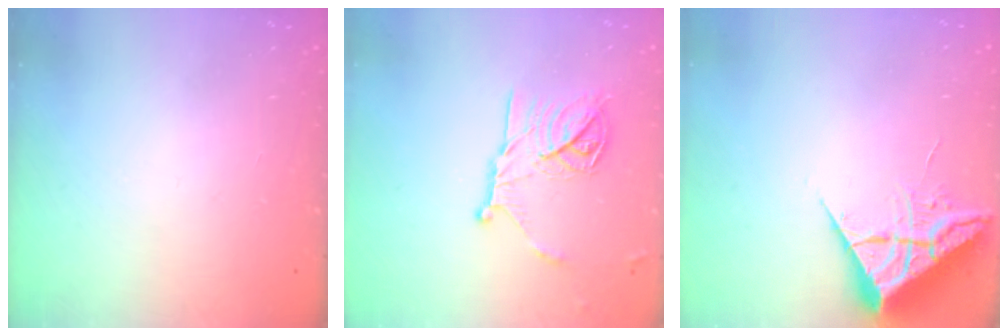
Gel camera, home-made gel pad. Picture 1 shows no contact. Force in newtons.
{"total": 14.3, "press": 14.2, "slide": 0.5}
{"total": 6.9, "press": 6.9, "slide": 0.4}